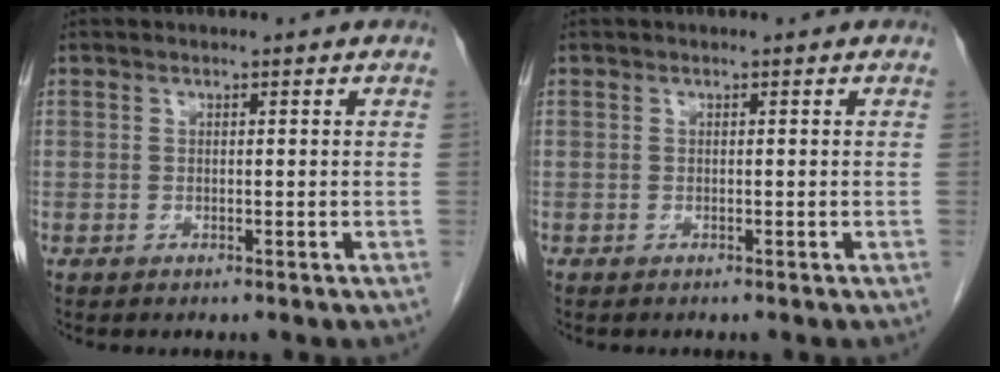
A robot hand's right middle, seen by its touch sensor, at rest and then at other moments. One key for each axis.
{"total": 0.0}